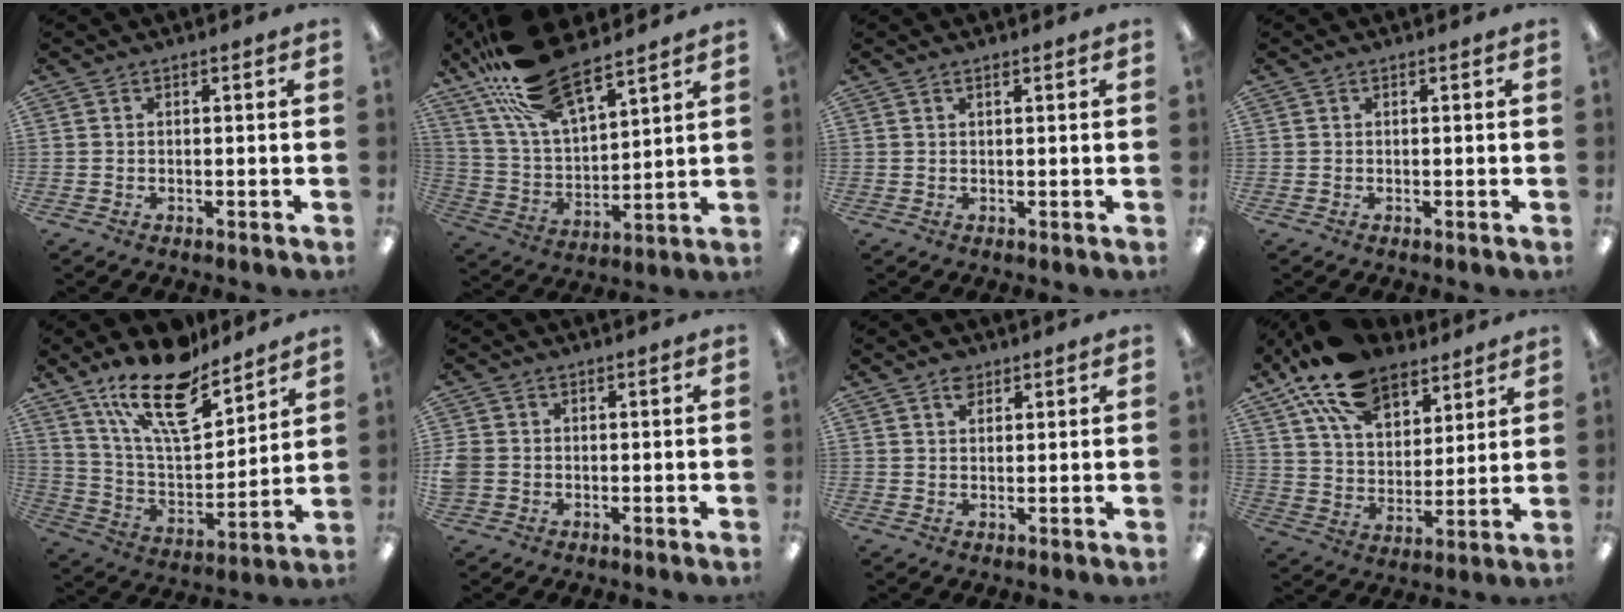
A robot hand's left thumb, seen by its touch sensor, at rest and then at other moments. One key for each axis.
{"total": 20.2, "fx": 15.6, "fy": 6.9, "fz": 10.8, "tx": -0.223, "ty": -0.076, "tz": 0.280}
{"total": 0.9, "fx": 0.7, "fy": 0.2, "fz": 0.5, "tx": -0.012, "ty": 0.001, "tz": 0.012}
{"total": 0.0}
{"total": 20.5, "fx": 14.8, "fy": 7.7, "fz": 11.8, "tx": -0.215, "ty": -0.083, "tz": 0.258}
{"total": 3.1, "fx": -0.4, "fy": 2.8, "fz": 1.3, "tx": -0.028, "ty": 0.004, "tz": -0.008}
{"total": 3.1, "fx": 2.2, "fy": 1.7, "fz": 1.4, "tx": -0.016, "ty": -0.006, "tz": 0.037}
{"total": 17.4, "fx": 12.5, "fy": 8.9, "fz": 8.3, "tx": -0.159, "ty": -0.060, "tz": 0.231}